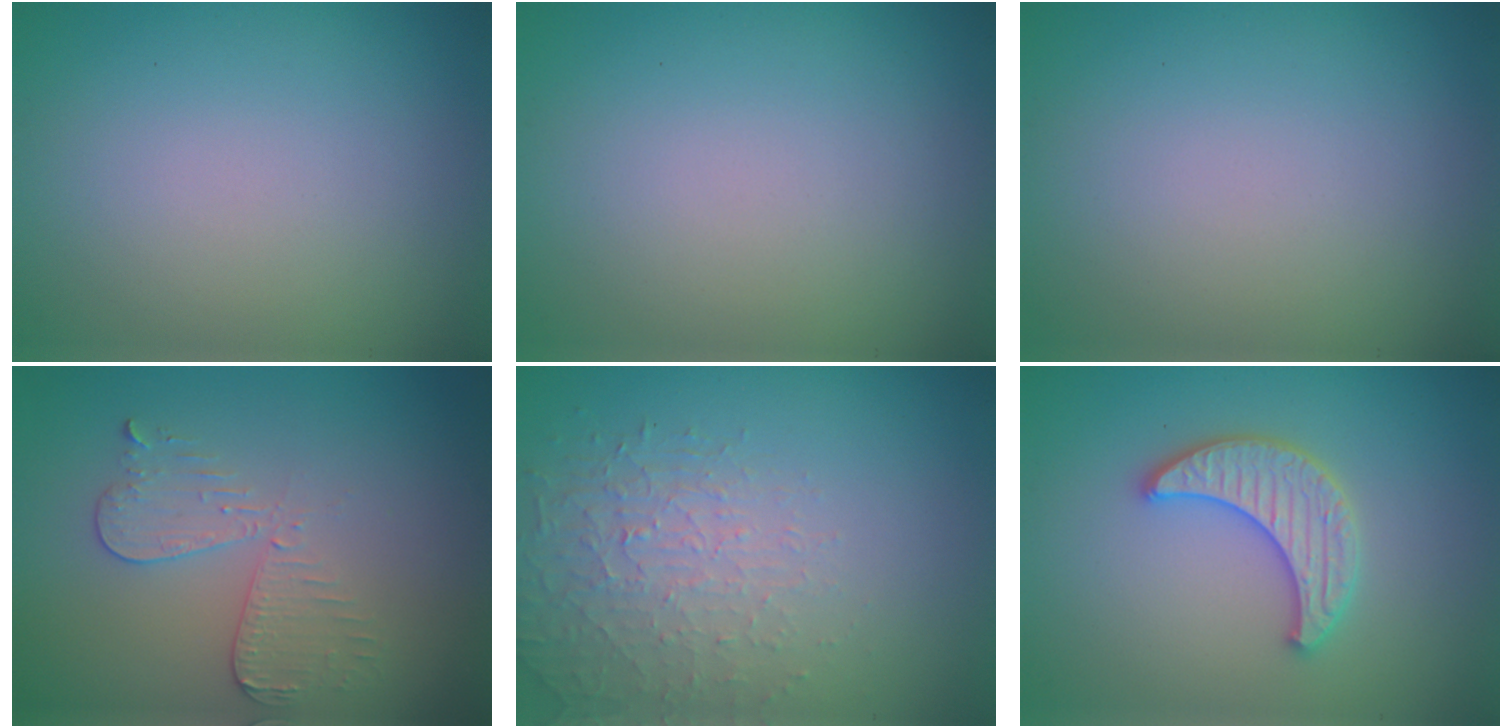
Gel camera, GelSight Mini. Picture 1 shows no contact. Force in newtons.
{"total": 0.0}
{"total": 0.0}
{"total": 3.0, "press": 2.7, "slide": 1.2}
{"total": 1.9, "press": 1.4, "slide": 1.3}
{"total": 4.0, "press": 4.0, "slide": 0.7}